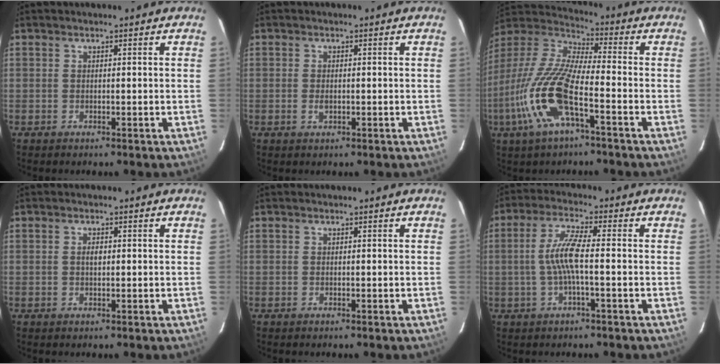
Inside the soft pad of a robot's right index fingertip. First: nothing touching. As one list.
[{"total": 1.5, "force": [-0.4, 0.9, 1.1], "torque": [-0.022, -0.001, -0.006]}, {"total": 17.3, "force": [-7.1, 4.2, 15.2], "torque": [-0.319, -0.021, -0.147]}, {"total": 1.3, "force": [0.1, 0.7, 1.1], "torque": [-0.018, 0.004, 0.000]}, {"total": 0.0}, {"total": 6.6, "force": [-1.1, 0.4, 6.5], "torque": [-0.135, 0.005, -0.018]}]